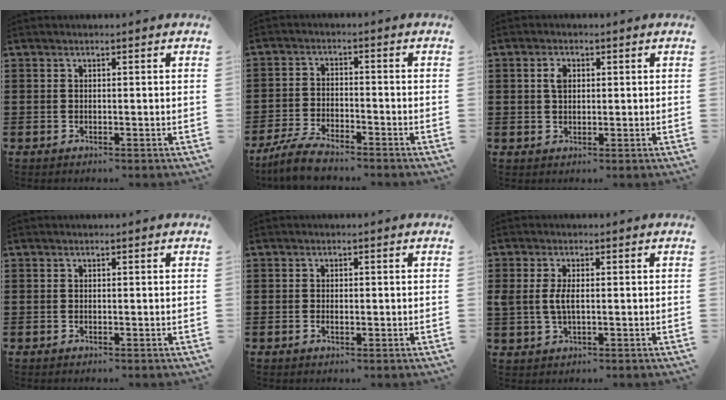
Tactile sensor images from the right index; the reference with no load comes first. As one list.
[{"total": 5.0, "force": [-4.5, 0.6, 1.9], "torque": [-0.053, -0.006, -0.092]}, {"total": 2.5, "force": [0.6, 1.5, 1.9], "torque": [-0.041, 0.009, 0.010]}, {"total": 0.0}, {"total": 1.3, "force": [-0.3, 0.6, 1.1], "torque": [-0.021, 0.002, -0.005]}, {"total": 3.4, "force": [0.2, 1.5, 3.0], "torque": [-0.082, -0.003, -0.006]}]